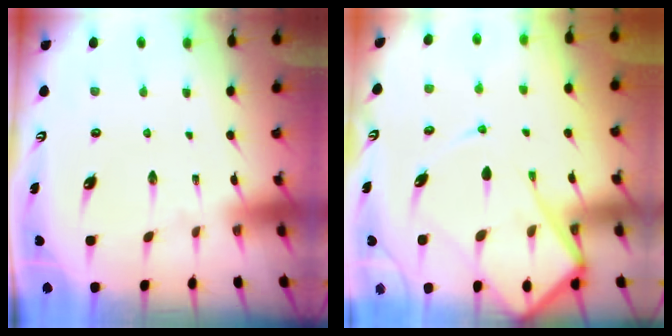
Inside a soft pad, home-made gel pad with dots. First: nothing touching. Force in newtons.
{"total": 13.4, "press": 13.3, "slide": 1.5}